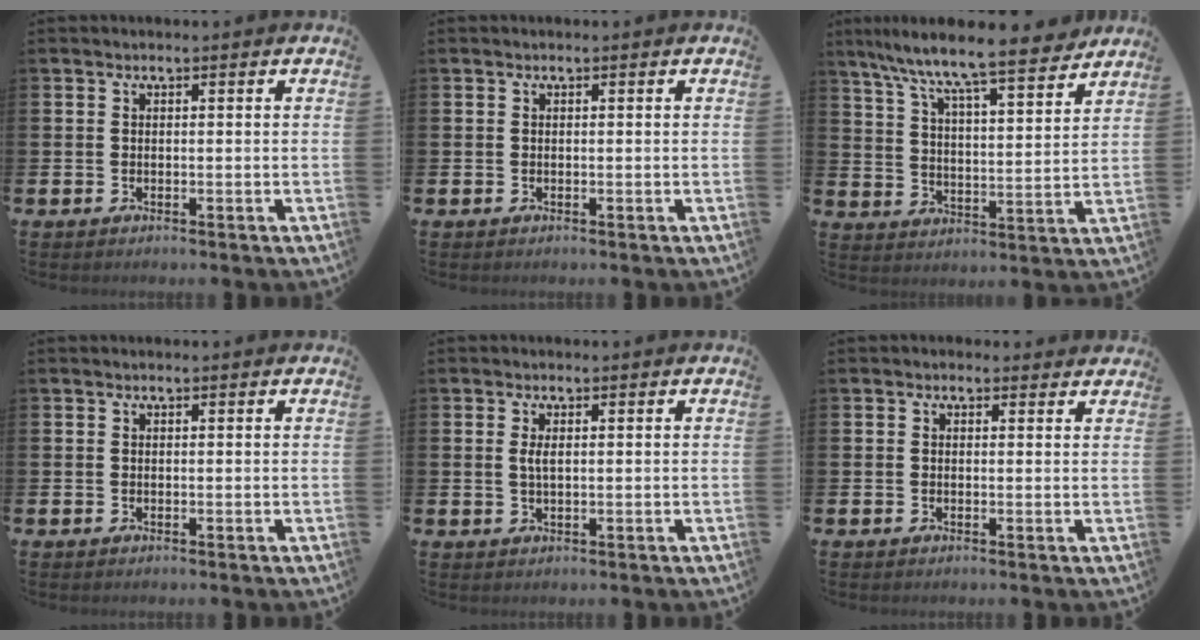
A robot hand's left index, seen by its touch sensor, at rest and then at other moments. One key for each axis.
{"total": 0.0}
{"total": 9.7, "fx": 9.0, "fy": 0.4, "fz": 3.7, "tx": -0.104, "ty": -0.065, "tz": 0.151}
{"total": 0.0}
{"total": 1.7, "fx": 0.5, "fy": 0.5, "fz": 1.6, "tx": -0.032, "ty": 0.003, "tz": 0.006}
{"total": 0.9, "fx": 0.7, "fy": 0.6, "fz": 0.1, "tx": 0.009, "ty": 0.003, "tz": 0.010}